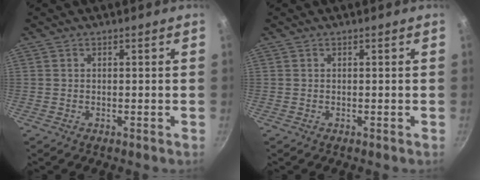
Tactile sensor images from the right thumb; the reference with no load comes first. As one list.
[{"total": 0.0}]